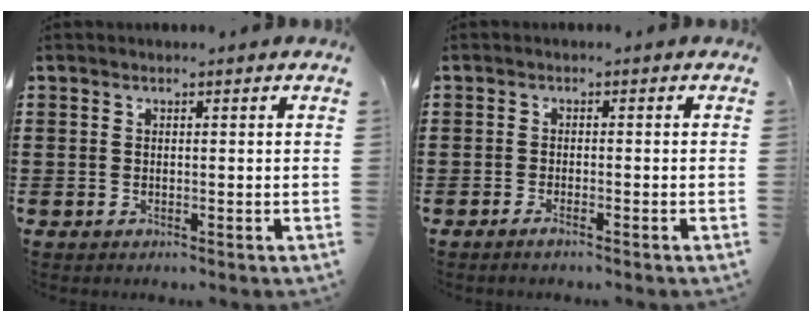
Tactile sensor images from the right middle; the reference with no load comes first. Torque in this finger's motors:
{"motor_torque": [2.14, 0.00, -0.04, 0.00]}